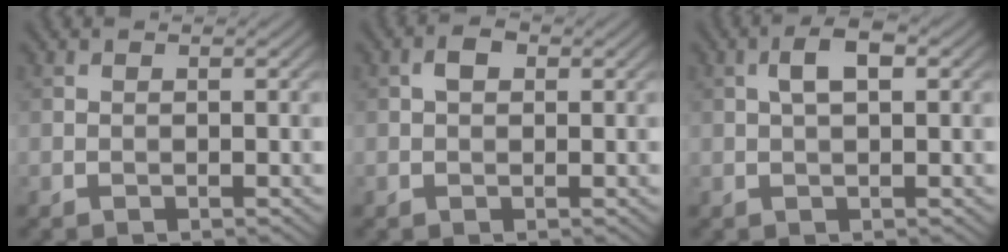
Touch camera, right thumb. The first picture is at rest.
{"total": 2.0, "force": [0.5, 1.4, 1.4], "torque": [-0.027, 0.005, 0.003]}
{"total": 3.4, "force": [0.9, 1.3, 3.0], "torque": [-0.057, 0.009, 0.012]}